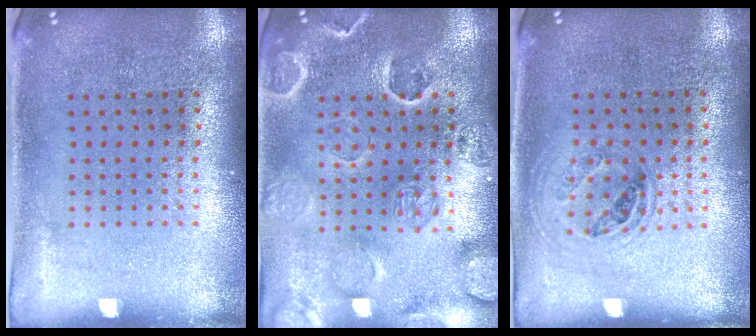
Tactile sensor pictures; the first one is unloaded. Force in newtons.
{"total": 2.8, "press": 2.7, "slide": 0.6}
{"total": 1.0, "press": 0.9, "slide": 0.3}